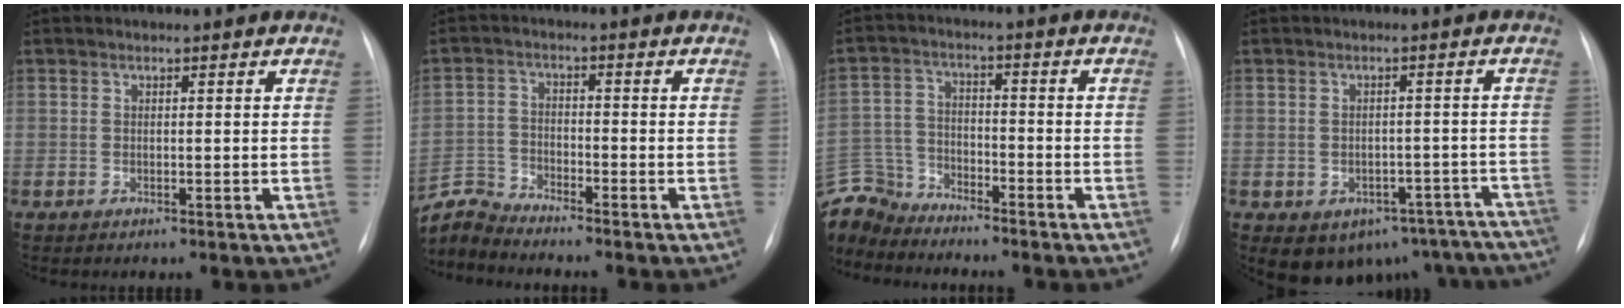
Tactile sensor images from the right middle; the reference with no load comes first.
{"total": 6.0, "force": [-5.9, -0.9, -0.8], "torque": [0.003, 0.002, -0.114]}
{"total": 10.2, "force": [-9.7, 3.0, 0.8], "torque": [-0.030, 0.013, -0.190]}
{"total": 15.5, "force": [-11.4, 9.3, 5.0], "torque": [-0.059, 0.034, -0.114]}